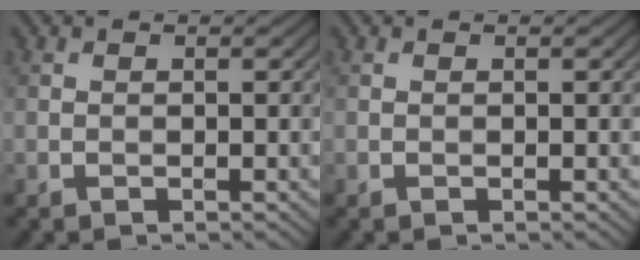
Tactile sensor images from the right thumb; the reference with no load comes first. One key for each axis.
{"total": 0.0}